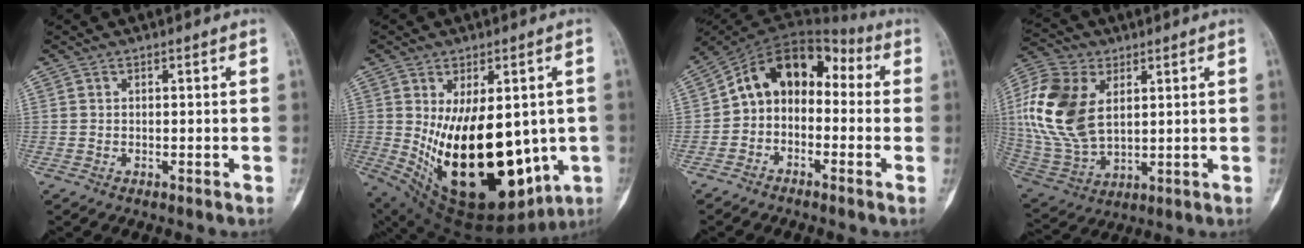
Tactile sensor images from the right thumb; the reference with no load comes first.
{"total": 26.1, "force": [-2.3, 13.2, 22.3], "torque": [-0.326, -0.036, 0.007]}
{"total": 11.8, "force": [-0.6, 8.7, 8.0], "torque": [-0.098, 0.061, -0.030]}
{"total": 18.4, "force": [4.3, 11.5, 13.7], "torque": [-0.284, -0.012, 0.085]}